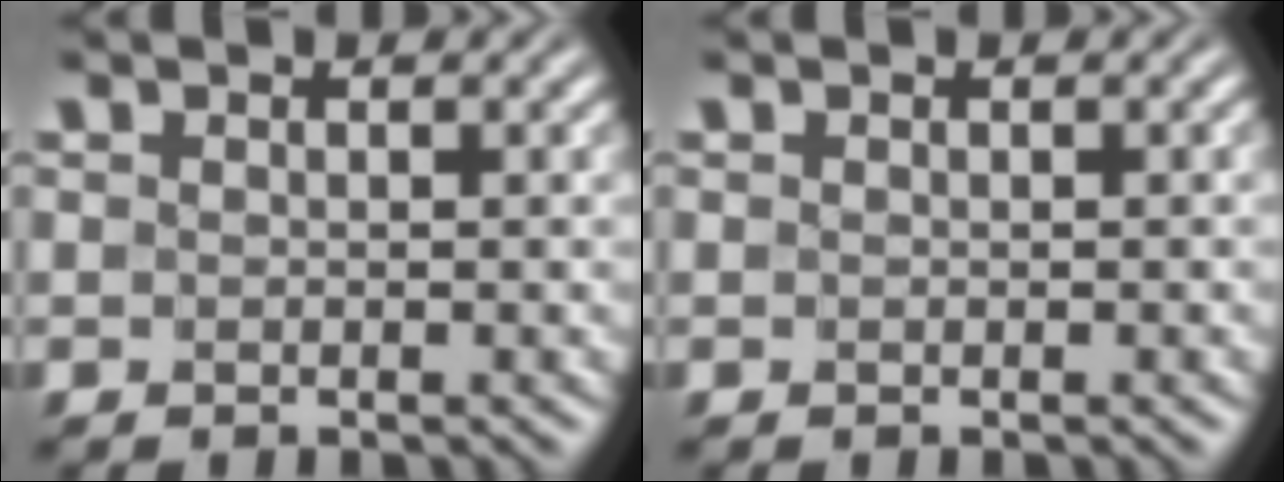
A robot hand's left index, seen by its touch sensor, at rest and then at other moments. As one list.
[{"total": 0.0}]